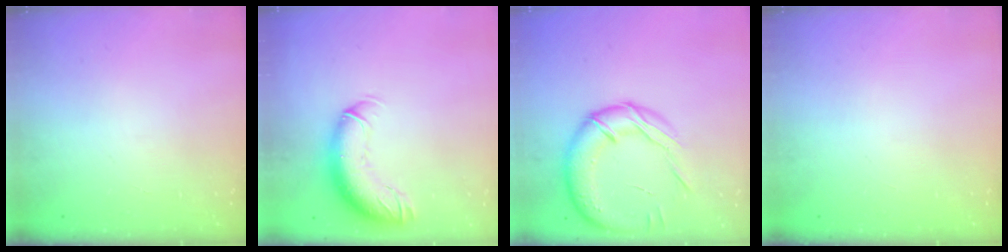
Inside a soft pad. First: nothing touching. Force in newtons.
{"total": 13.1, "press": 12.8, "slide": 2.9}
{"total": 17.7, "press": 17.4, "slide": 3.2}
{"total": 0.0}